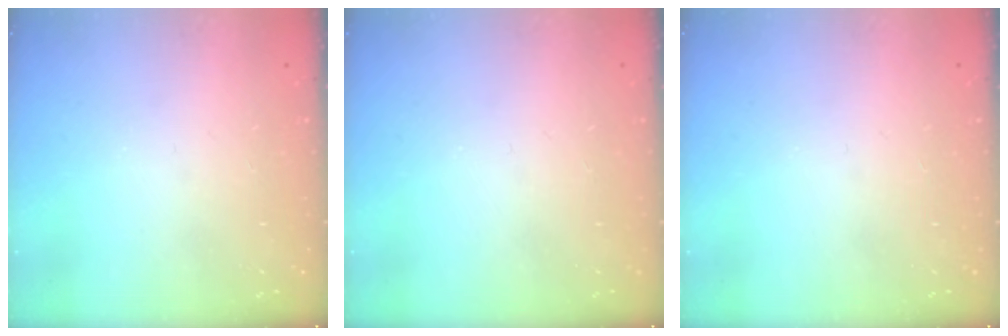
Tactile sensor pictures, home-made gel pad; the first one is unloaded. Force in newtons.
{"total": 0.0}
{"total": 0.0}